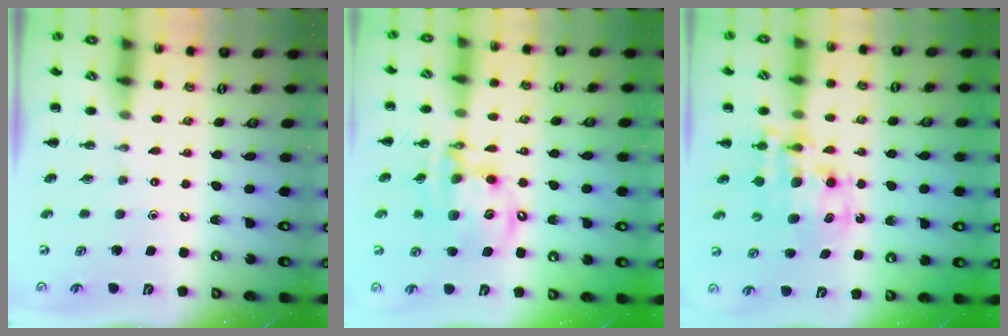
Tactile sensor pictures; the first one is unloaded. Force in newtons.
{"total": 13.3, "press": 12.9, "slide": 3.4}
{"total": 11.9, "press": 11.6, "slide": 2.7}